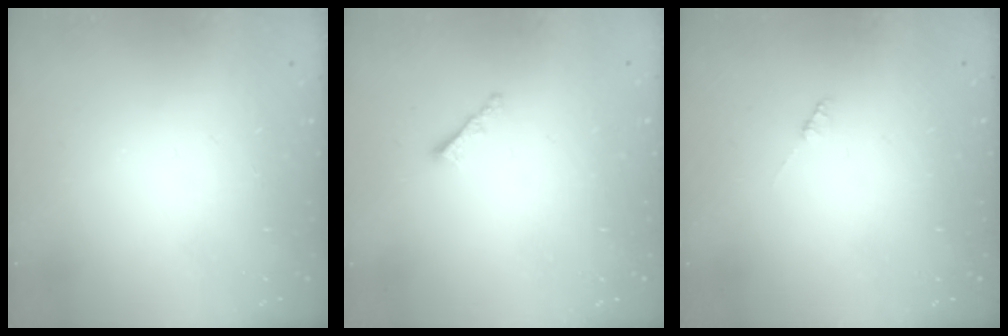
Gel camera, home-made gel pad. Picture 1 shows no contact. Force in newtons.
{"total": 1.8, "press": 1.7, "slide": 0.5}
{"total": 1.4, "press": 1.4, "slide": 0.2}